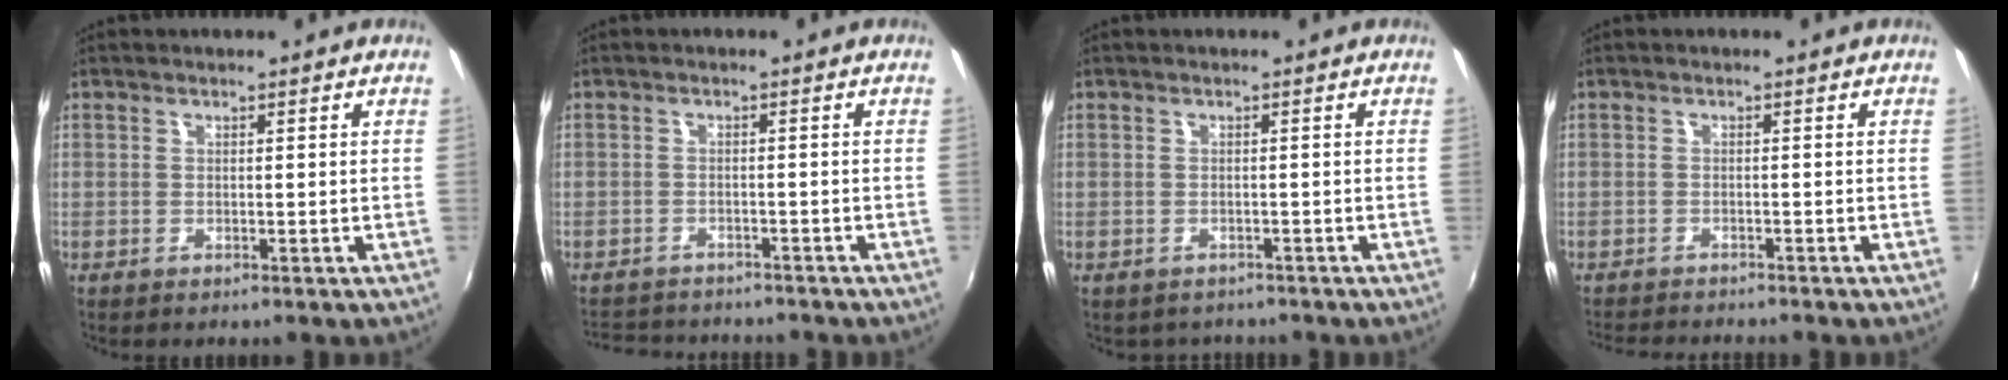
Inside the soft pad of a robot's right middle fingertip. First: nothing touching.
{"total": 7.8, "force": [-7.1, 2.4, 2.1], "torque": [-0.058, -0.004, -0.107]}
{"total": 2.1, "force": [-1.7, 1.3, 0.3], "torque": [-0.011, -0.007, -0.021]}
{"total": 5.0, "force": [-4.8, 0.4, 1.5], "torque": [-0.042, -0.016, -0.080]}